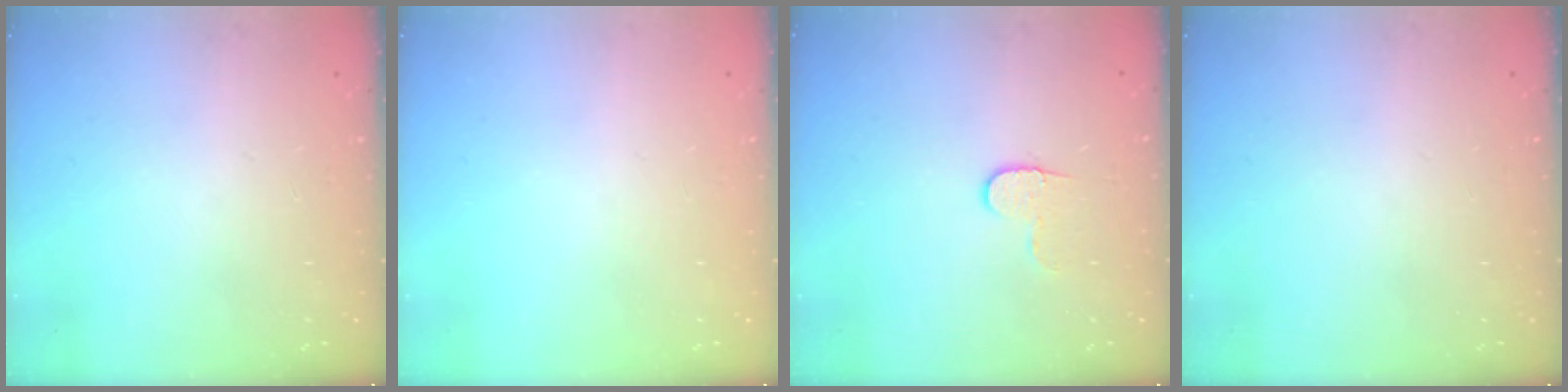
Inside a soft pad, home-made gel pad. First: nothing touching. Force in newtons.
{"total": 0.0}
{"total": 4.9, "press": 4.9, "slide": 0.5}
{"total": 0.0}